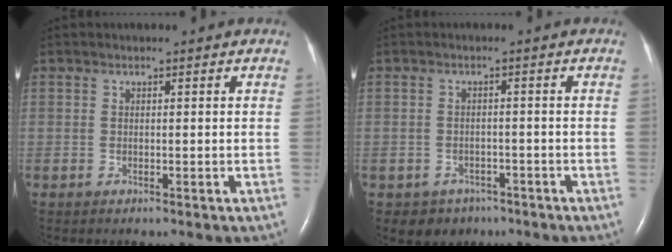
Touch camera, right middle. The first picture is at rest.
{"total": 3.7, "force": [-2.3, 2.8, 0.1], "torque": [-0.005, 0.010, -0.030]}